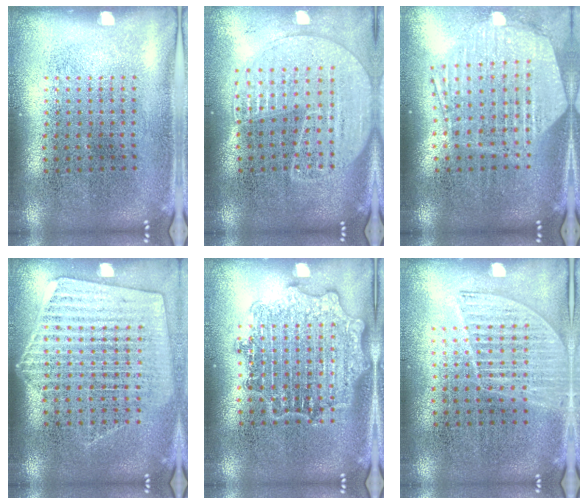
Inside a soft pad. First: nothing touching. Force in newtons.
{"total": 1.7, "press": 1.6, "slide": 0.6}
{"total": 1.7, "press": 1.6, "slide": 0.7}
{"total": 1.7, "press": 1.6, "slide": 0.7}
{"total": 3.0, "press": 3.0, "slide": 0.4}
{"total": 1.4, "press": 1.2, "slide": 0.6}